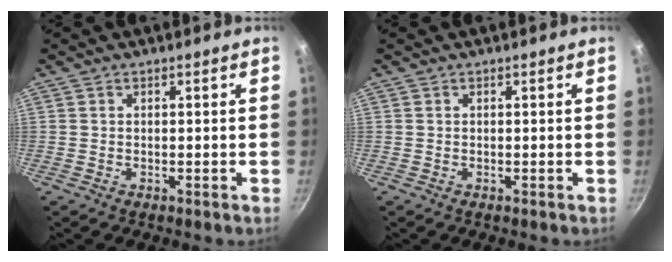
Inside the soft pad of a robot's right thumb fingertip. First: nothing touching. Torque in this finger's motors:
{"motor_torque": [-0.01, 0.00, 0.01, -0.01, 0.00]}